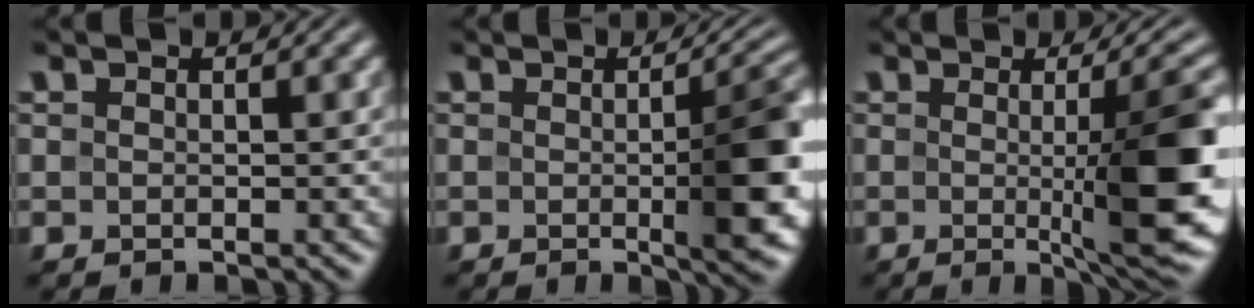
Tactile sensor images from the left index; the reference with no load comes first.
{"total": 6.7, "force": [-0.6, 1.5, 6.5], "torque": [-0.077, -0.006, -0.005]}
{"total": 10.9, "force": [-0.7, 2.3, 10.6], "torque": [-0.123, -0.013, -0.006]}